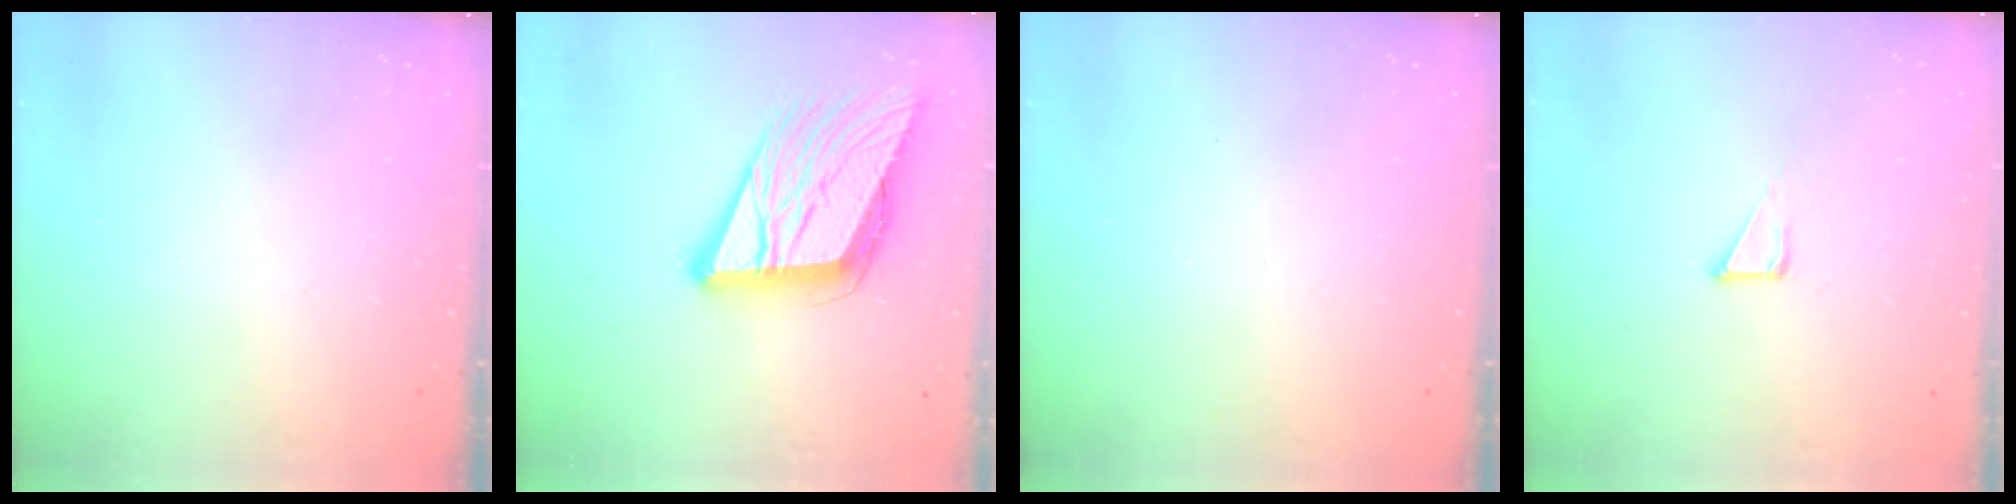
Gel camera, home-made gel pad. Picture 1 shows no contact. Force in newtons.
{"total": 17.4, "press": 16.8, "slide": 4.4}
{"total": 0.0}
{"total": 2.8, "press": 2.8, "slide": 0.1}